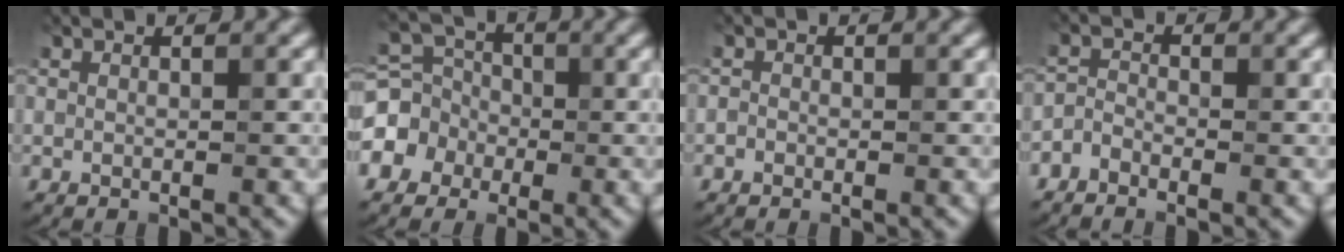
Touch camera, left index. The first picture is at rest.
{"total": 4.5, "force": [-1.3, 4.1, 1.5], "torque": [-0.007, 0.012, -0.039]}
{"total": 0.5, "force": [-0.3, 0.4, 0.1], "torque": [0.002, -0.002, -0.007]}
{"total": 1.6, "force": [-1.3, 0.8, 0.5], "torque": [-0.008, 0.003, -0.034]}